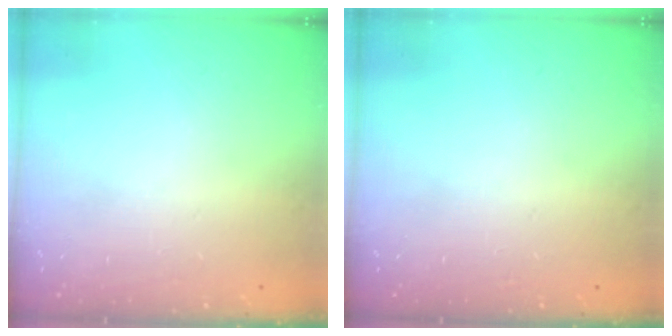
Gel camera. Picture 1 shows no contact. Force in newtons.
{"total": 0.0}